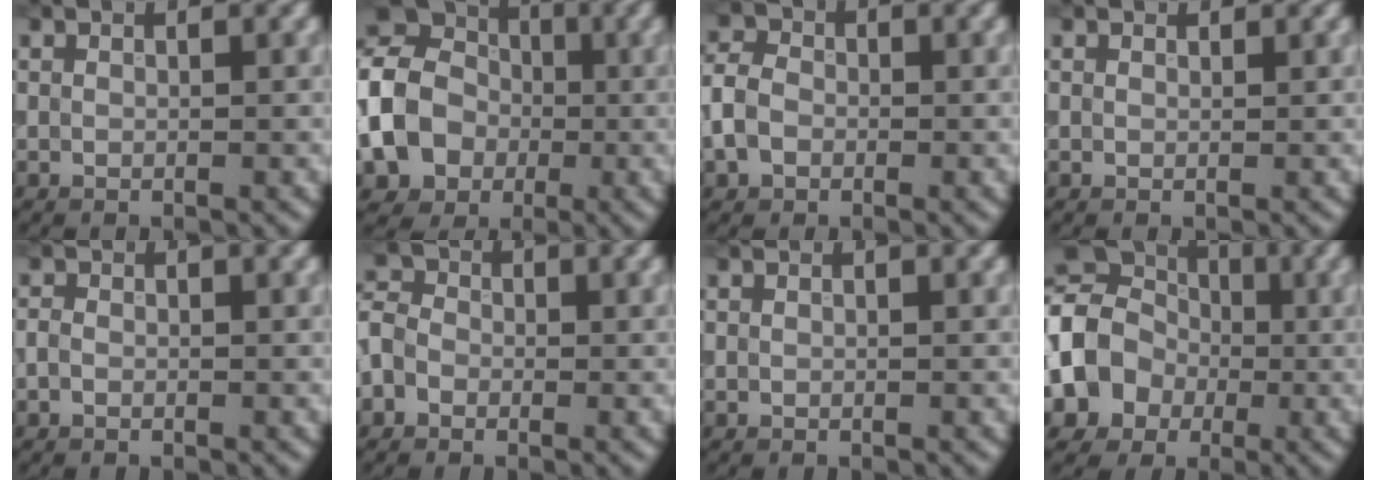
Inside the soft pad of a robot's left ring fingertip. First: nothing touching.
{"total": 11.8, "force": [-1.7, 10.0, 6.0], "torque": [-0.122, -0.010, -0.062]}
{"total": 3.5, "force": [-0.8, 2.8, 2.0], "torque": [-0.044, 0.006, -0.025]}
{"total": 0.5, "force": [0.4, 0.3, 0.1], "torque": [0.000, -0.001, 0.004]}
{"total": 0.8, "force": [-0.4, 0.6, 0.4], "torque": [-0.009, 0.000, -0.011]}
{"total": 3.6, "force": [-0.9, 3.1, 1.6], "torque": [-0.019, 0.018, -0.036]}
{"total": 0.0}
{"total": 9.4, "force": [-0.9, 8.1, 4.8], "torque": [-0.087, -0.011, -0.037]}